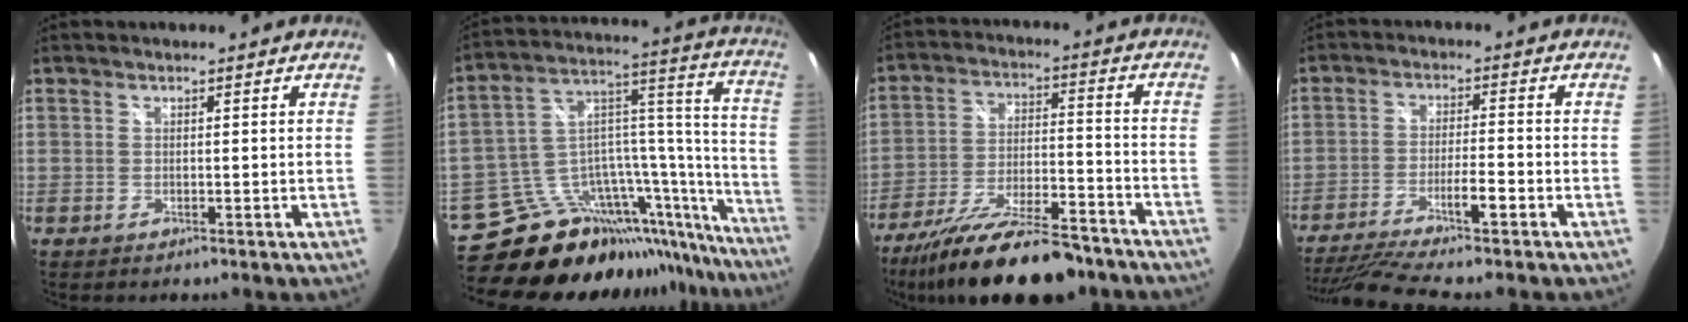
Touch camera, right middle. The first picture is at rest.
{"total": 28.2, "force": [-23.5, 10.0, 12.0], "torque": [-0.135, 0.050, -0.352]}
{"total": 20.5, "force": [-16.4, 5.2, 11.1], "torque": [-0.204, -0.035, -0.255]}
{"total": 12.0, "force": [-9.2, -0.2, 7.6], "torque": [-0.159, -0.025, -0.157]}